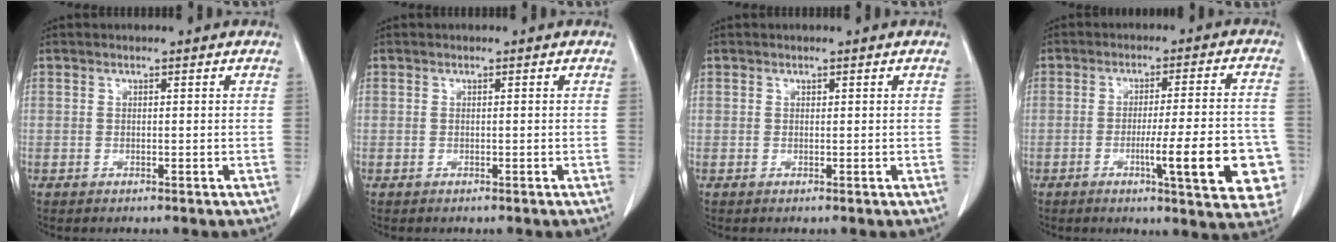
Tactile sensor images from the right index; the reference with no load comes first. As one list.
[{"total": 0.0}, {"total": 0.0}, {"total": 14.5, "force": [-4.7, 1.8, 13.6], "torque": [-0.123, 0.008, -0.053]}]